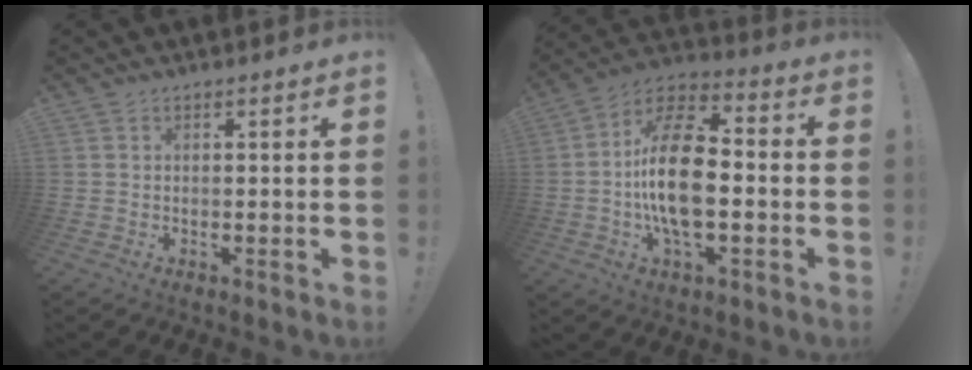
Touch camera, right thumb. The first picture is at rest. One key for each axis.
{"total": 18.5, "fx": -2.2, "fy": 9.1, "fz": 15.9, "tx": -0.288, "ty": 0.007, "tz": -0.040}